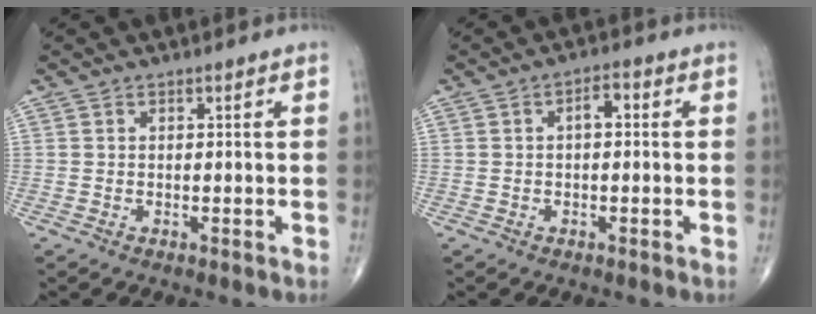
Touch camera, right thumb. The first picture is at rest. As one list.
[{"total": 2.9, "force": [0.2, 1.5, 2.5], "torque": [-0.032, 0.012, -0.002]}]